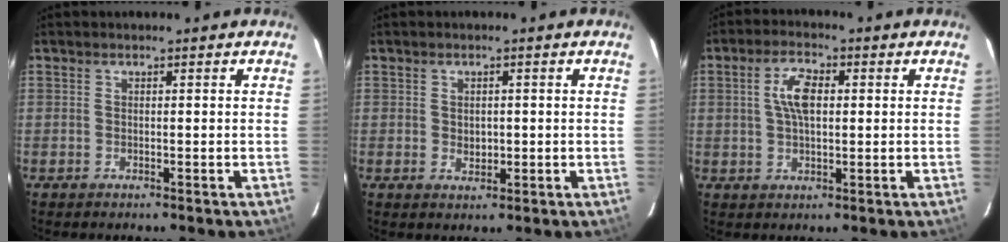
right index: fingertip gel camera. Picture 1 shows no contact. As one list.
[{"total": 2.4, "force": [-0.1, 1.9, 1.5], "torque": [-0.022, 0.001, 0.002]}, {"total": 6.0, "force": [1.1, 2.9, 5.2], "torque": [-0.098, 0.011, 0.021]}]